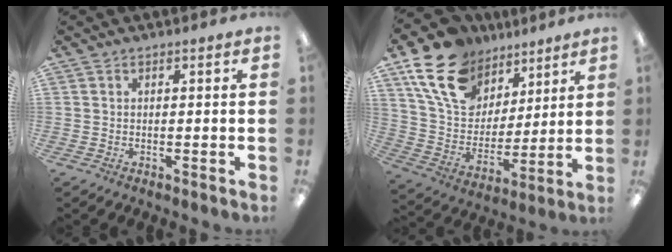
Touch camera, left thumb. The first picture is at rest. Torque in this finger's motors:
{"motor_torque": [0.57, 0.40, 1.56, -1.19, 0.15]}